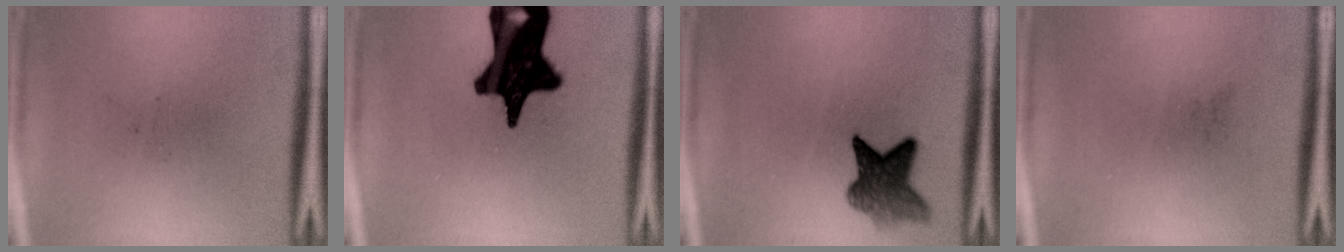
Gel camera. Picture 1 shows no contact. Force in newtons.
{"total": 18.1}
{"total": 5.9}
{"total": 0.0}